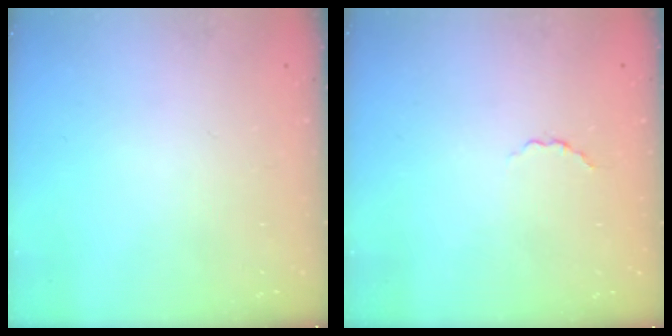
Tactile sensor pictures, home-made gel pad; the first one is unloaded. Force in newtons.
{"total": 1.8, "press": 1.6, "slide": 0.8}